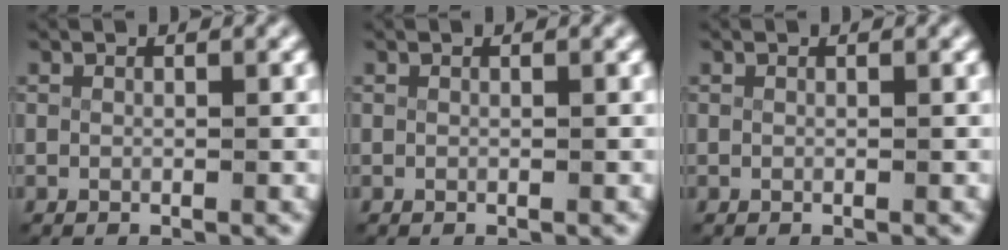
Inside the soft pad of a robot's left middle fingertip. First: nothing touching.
{"total": 0.0}
{"total": 0.0}